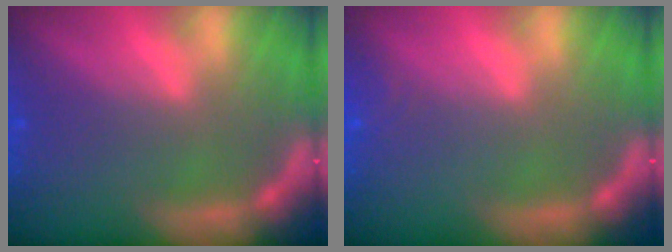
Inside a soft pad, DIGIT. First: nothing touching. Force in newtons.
{"total": 1.4}